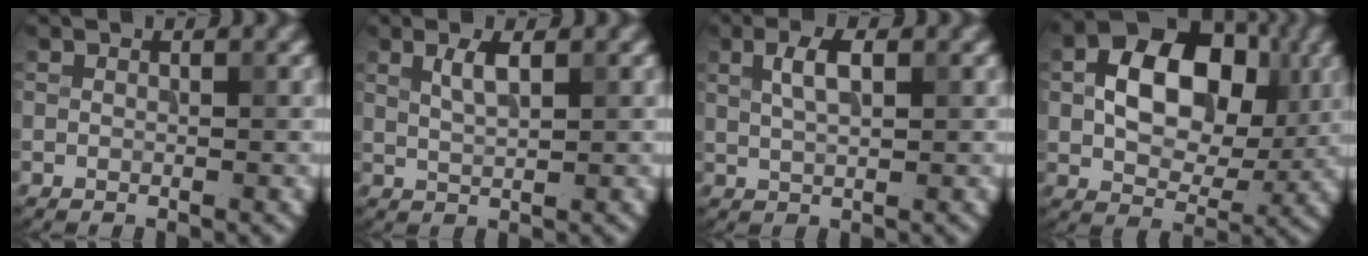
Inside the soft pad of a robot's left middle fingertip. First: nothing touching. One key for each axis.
{"total": 1.9, "fx": 1.0, "fy": 0.5, "fz": 1.6, "tx": -0.032, "ty": 0.000, "tz": 0.020}
{"total": 2.6, "fx": 0.9, "fy": 0.9, "fz": 2.2, "tx": -0.042, "ty": 0.004, "tz": 0.018}
{"total": 9.9, "fx": 1.5, "fy": 6.8, "fz": 7.1, "tx": -0.116, "ty": 0.009, "tz": 0.021}